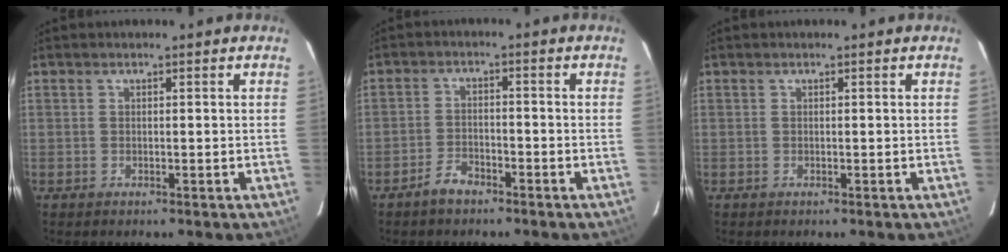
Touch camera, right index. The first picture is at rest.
{"total": 3.8, "force": [-3.1, 1.6, 1.6], "torque": [-0.045, 0.007, -0.053]}
{"total": 0.0}